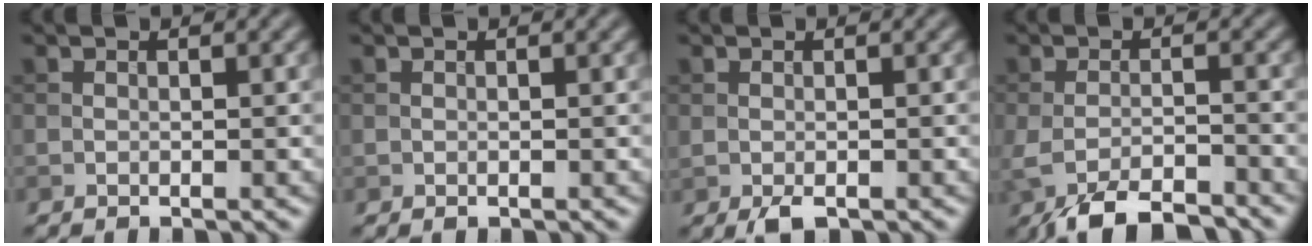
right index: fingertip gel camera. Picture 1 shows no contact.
{"total": 0.0}
{"total": 2.0, "force": [-1.1, 0.9, 1.4], "torque": [-0.032, -0.008, -0.017]}
{"total": 6.4, "force": [-4.9, 1.7, 3.8], "torque": [-0.072, -0.012, -0.090]}